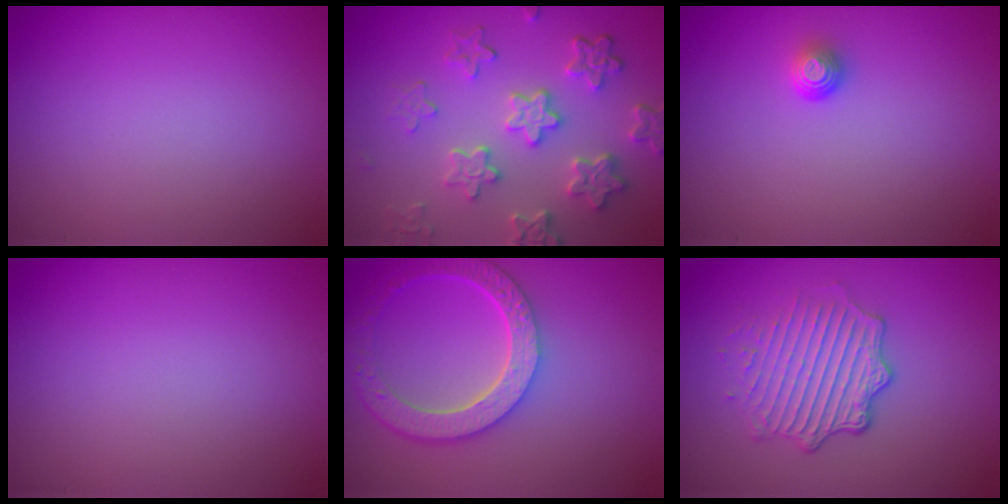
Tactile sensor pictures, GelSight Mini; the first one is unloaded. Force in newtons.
{"total": 5.4, "press": 4.2, "slide": 3.3}
{"total": 1.3, "press": 1.0, "slide": 0.9}
{"total": 0.0}
{"total": 5.9, "press": 4.5, "slide": 3.7}
{"total": 4.8, "press": 3.4, "slide": 3.4}